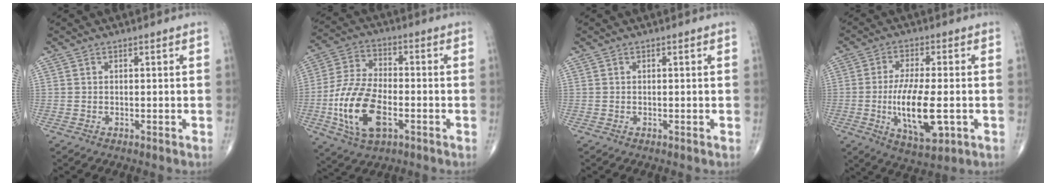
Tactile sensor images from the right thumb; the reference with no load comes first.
{"total": 15.5, "force": [-4.4, 8.1, 12.5], "torque": [-0.250, 0.015, -0.082]}
{"total": 0.0}
{"total": 12.8, "force": [-2.4, 4.6, 11.7], "torque": [-0.210, -0.009, -0.034]}